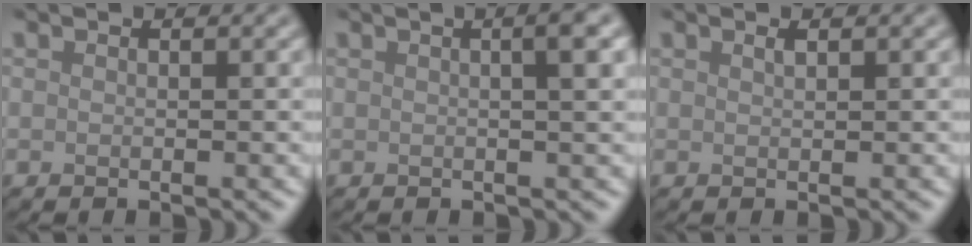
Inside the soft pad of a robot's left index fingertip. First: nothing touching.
{"total": 4.1, "force": [1.0, 1.4, 3.7], "torque": [-0.028, 0.018, -0.006]}
{"total": 0.6, "force": [0.5, 0.2, 0.4], "torque": [-0.007, 0.001, 0.008]}